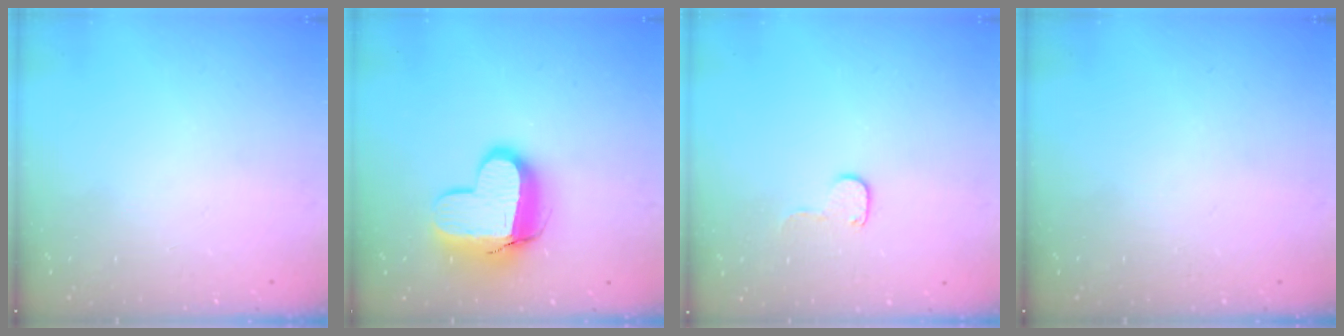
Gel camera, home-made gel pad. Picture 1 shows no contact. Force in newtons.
{"total": 12.3, "press": 12.2, "slide": 1.3}
{"total": 5.6, "press": 5.5, "slide": 0.5}
{"total": 0.0}